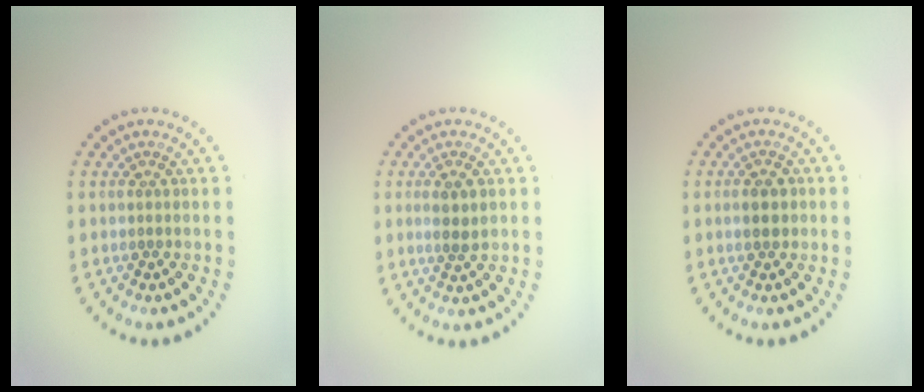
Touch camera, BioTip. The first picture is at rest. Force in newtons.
{"total": 2.0, "press": 1.8, "slide": 0.8}
{"total": 2.4, "press": 2.4, "slide": 0.1}